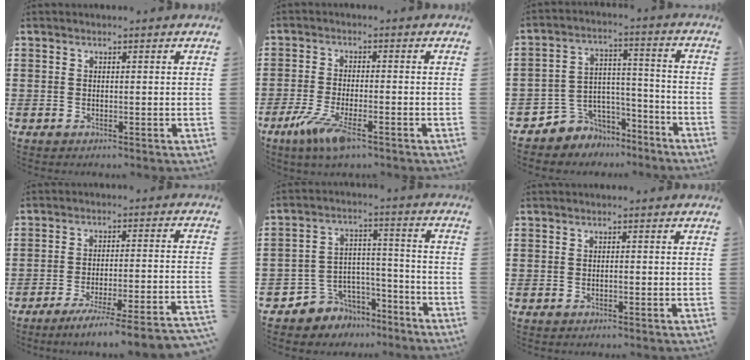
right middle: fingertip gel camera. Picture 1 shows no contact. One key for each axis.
{"total": 6.5, "fx": -3.4, "fy": 1.4, "fz": 5.3, "tx": -0.123, "ty": -0.020, "tz": -0.066}
{"total": 5.0, "fx": -4.1, "fy": 2.7, "fz": -0.5, "tx": -0.010, "ty": 0.006, "tz": -0.087}
{"total": 5.9, "fx": -5.1, "fy": -0.9, "fz": 2.9, "tx": -0.042, "ty": -0.020, "tz": -0.098}
{"total": 5.1, "fx": -4.4, "fy": 2.5, "fz": -0.6, "tx": -0.010, "ty": 0.005, "tz": -0.092}
{"total": 0.6, "fx": -0.4, "fy": 0.2, "fz": 0.4, "tx": -0.011, "ty": -0.002, "tz": -0.007}